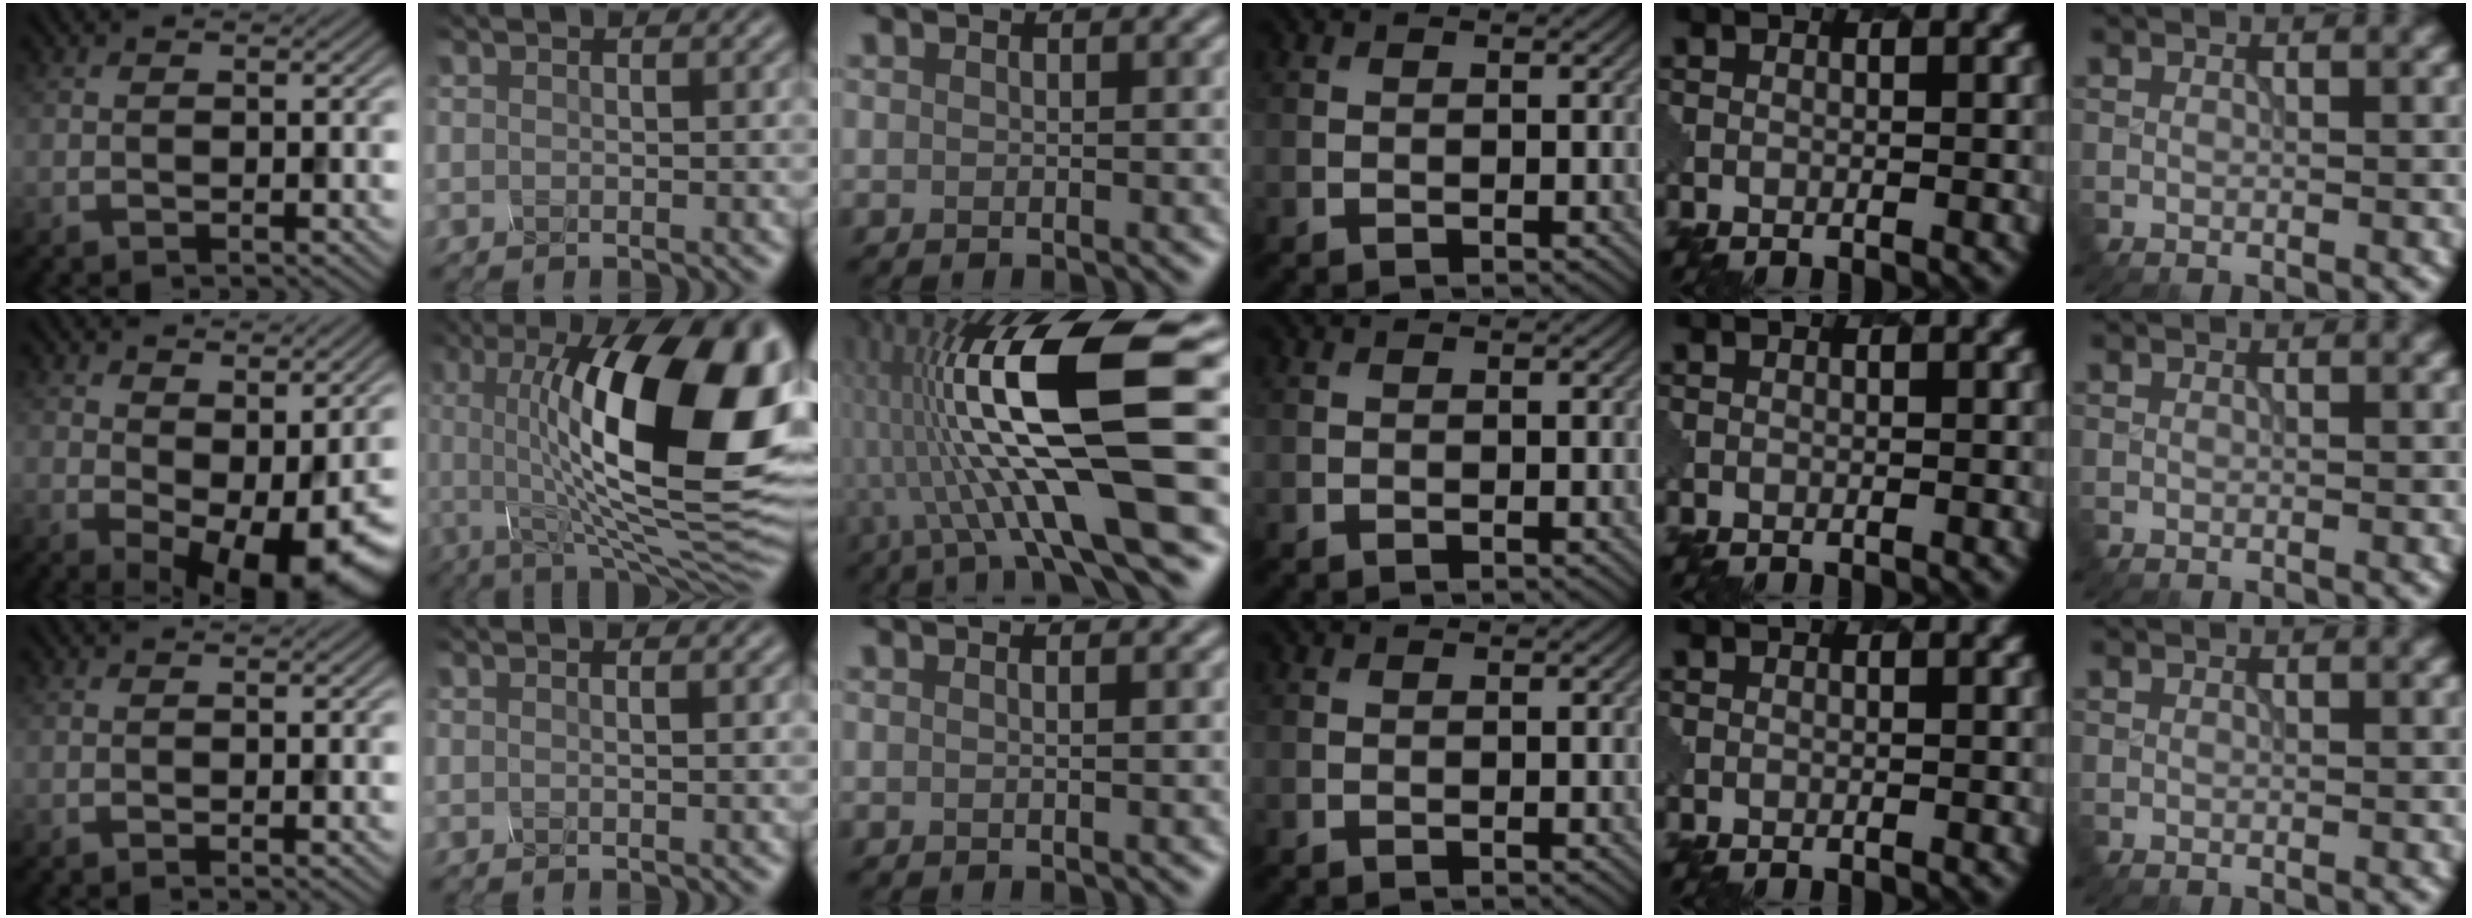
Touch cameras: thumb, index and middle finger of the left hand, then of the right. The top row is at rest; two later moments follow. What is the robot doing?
{"motion": "pour", "object": "mug"}